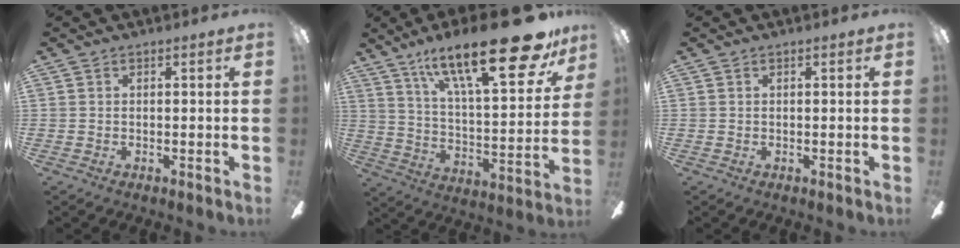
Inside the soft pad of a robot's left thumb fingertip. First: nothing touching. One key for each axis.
{"total": 28.1, "fx": 17.7, "fy": 8.1, "fz": 20.2, "tx": -0.305, "ty": -0.113, "tz": 0.282}
{"total": 0.0}